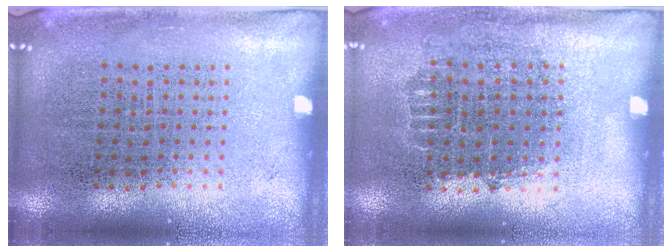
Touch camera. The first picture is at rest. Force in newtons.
{"total": 0.7, "press": 0.6, "slide": 0.3}